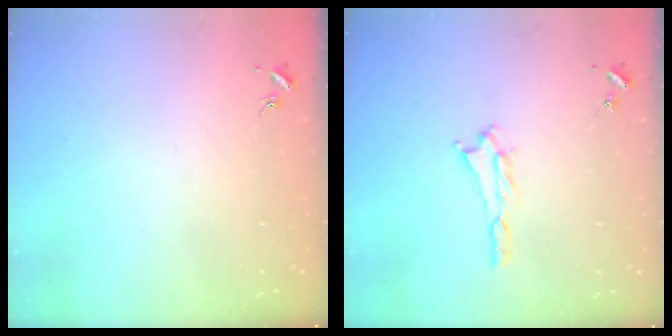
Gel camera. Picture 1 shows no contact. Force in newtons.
{"total": 1.3, "press": 1.3, "slide": 0.2}